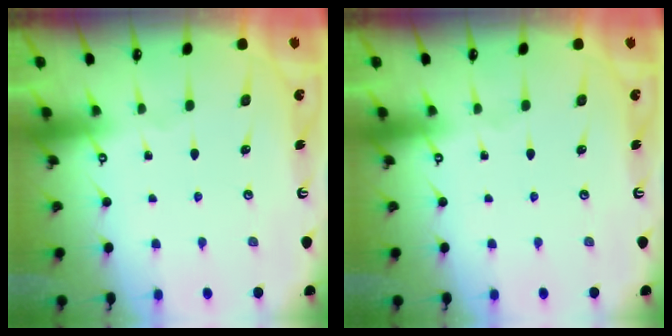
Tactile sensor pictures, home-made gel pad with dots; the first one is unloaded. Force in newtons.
{"total": 0.0}